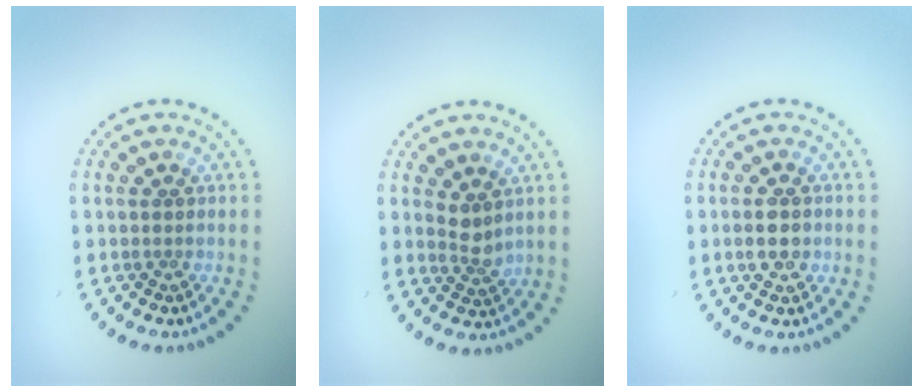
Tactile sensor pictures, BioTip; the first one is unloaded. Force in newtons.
{"total": 1.8, "press": 1.5, "slide": 1.0}
{"total": 2.6, "press": 2.6, "slide": 0.2}